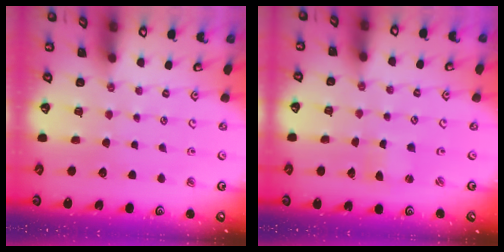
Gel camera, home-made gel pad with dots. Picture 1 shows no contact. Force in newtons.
{"total": 0.9, "press": 0.8, "slide": 0.1}